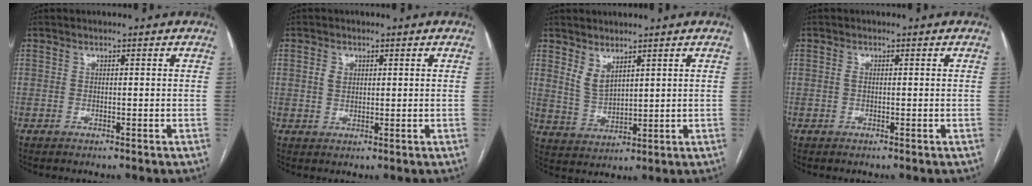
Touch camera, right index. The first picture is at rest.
{"total": 2.2, "force": [0.7, 1.7, 1.2], "torque": [-0.027, 0.005, 0.015]}
{"total": 4.2, "force": [2.9, 1.8, 2.5], "torque": [-0.056, -0.009, 0.069]}
{"total": 0.7, "force": [0.0, 0.4, 0.5], "torque": [-0.011, 0.002, -0.002]}